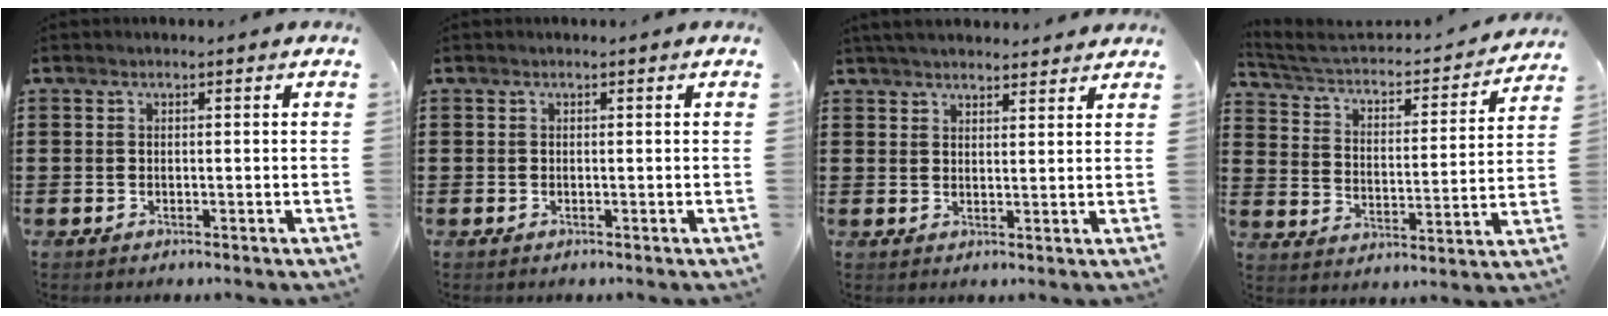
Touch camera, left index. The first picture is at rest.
{"total": 0.0}
{"total": 3.5, "force": [3.4, 0.3, 0.6], "torque": [-0.021, -0.003, 0.064]}
{"total": 3.2, "force": [2.7, 0.9, 1.4], "torque": [-0.046, -0.026, 0.036]}